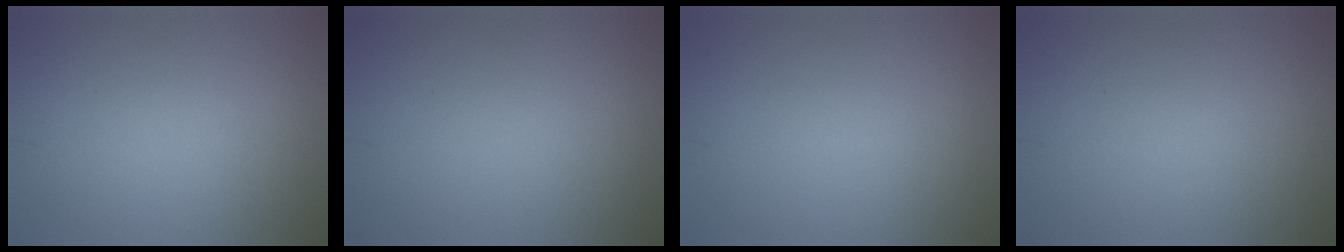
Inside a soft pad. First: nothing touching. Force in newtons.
{"total": 0.0}
{"total": 0.0}
{"total": 0.0}